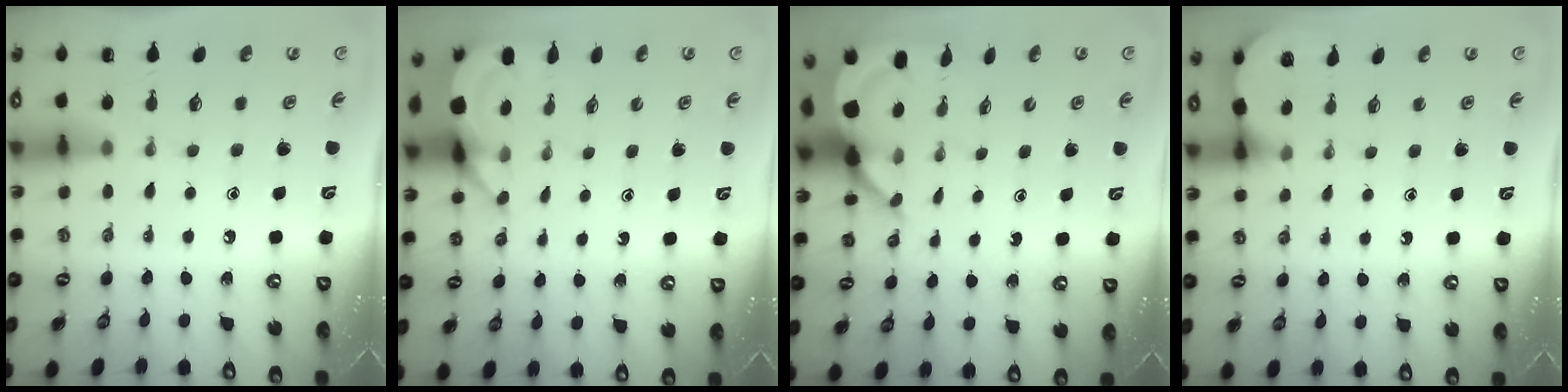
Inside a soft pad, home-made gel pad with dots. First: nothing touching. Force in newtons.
{"total": 4.2, "press": 4.2, "slide": 0.2}
{"total": 5.5, "press": 5.5, "slide": 0.7}
{"total": 2.3, "press": 2.3, "slide": 0.2}